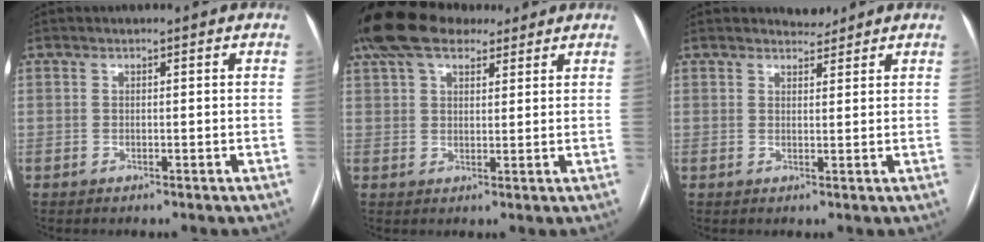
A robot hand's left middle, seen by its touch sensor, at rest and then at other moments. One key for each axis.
{"total": 12.8, "fx": 9.4, "fy": 5.7, "fz": 6.4, "tx": -0.127, "ty": 0.062, "tz": 0.166}
{"total": 2.0, "fx": 1.9, "fy": 0.5, "fz": -0.1, "tx": 0.001, "ty": -0.003, "tz": 0.030}